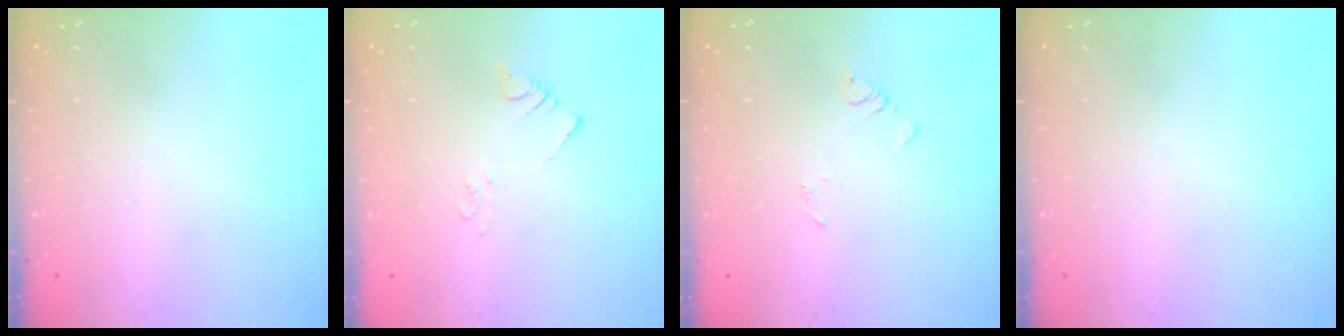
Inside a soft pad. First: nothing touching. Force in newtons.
{"total": 2.1, "press": 2.1, "slide": 0.3}
{"total": 2.9, "press": 2.9, "slide": 0.3}
{"total": 0.0}